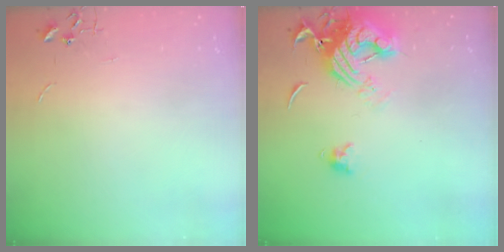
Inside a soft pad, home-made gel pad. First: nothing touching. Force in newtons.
{"total": 14.5, "press": 14.4, "slide": 1.7}